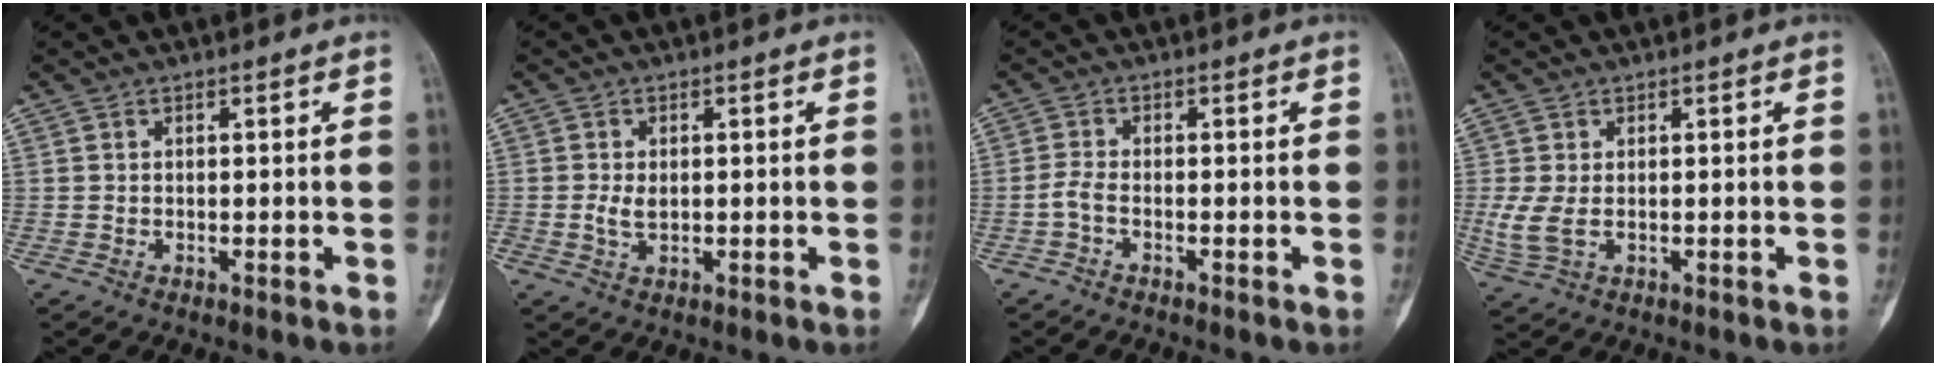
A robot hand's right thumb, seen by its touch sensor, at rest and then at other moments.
{"total": 2.9, "force": [0.0, 1.9, 2.2], "torque": [-0.042, -0.002, 0.003]}
{"total": 2.0, "force": [-1.0, 0.6, 1.6], "torque": [-0.040, 0.003, -0.028]}
{"total": 4.4, "force": [-0.3, 2.5, 3.7], "torque": [-0.110, -0.001, 0.003]}